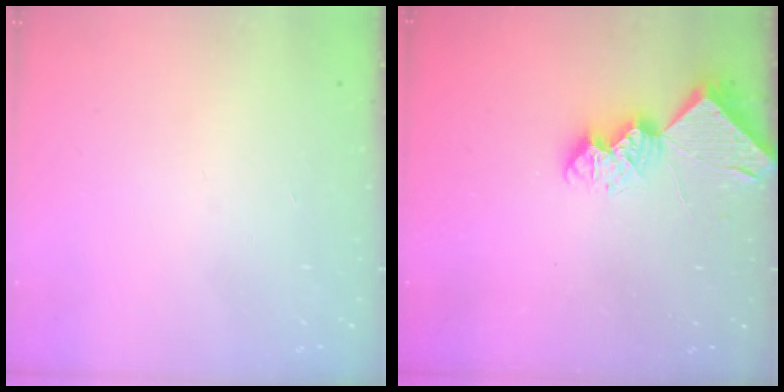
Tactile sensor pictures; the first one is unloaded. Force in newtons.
{"total": 8.8, "press": 8.8, "slide": 1.0}